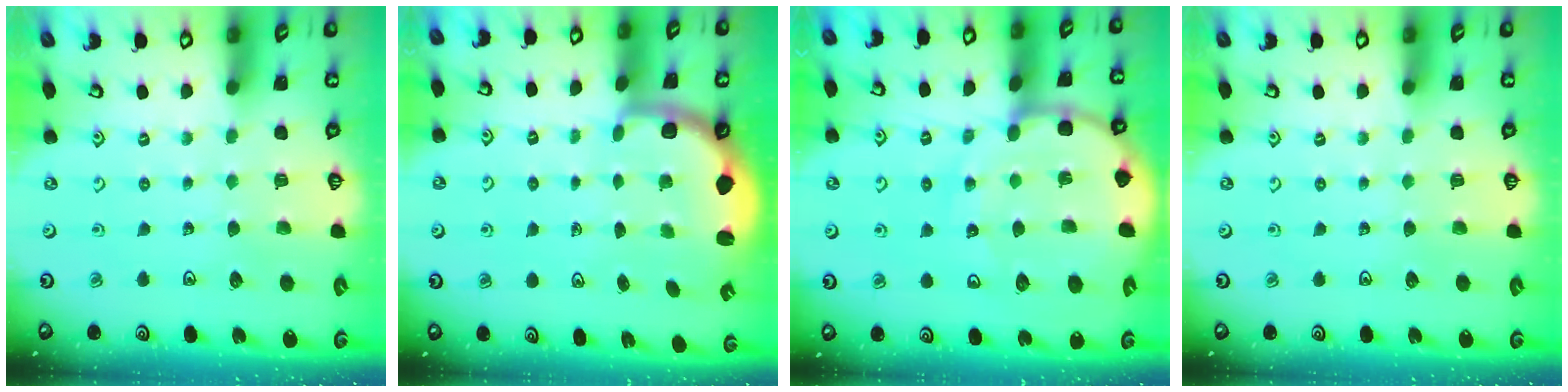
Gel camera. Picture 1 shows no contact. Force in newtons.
{"total": 2.2, "press": 1.7, "slide": 1.4}
{"total": 14.7, "press": 14.5, "slide": 1.8}
{"total": 0.0}